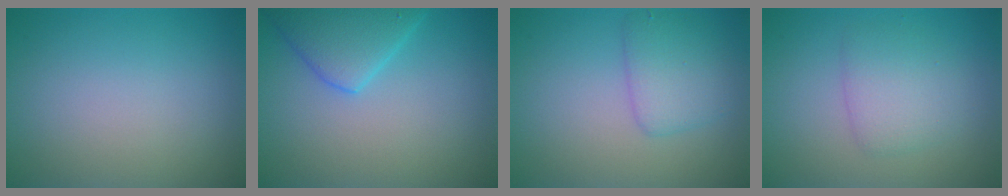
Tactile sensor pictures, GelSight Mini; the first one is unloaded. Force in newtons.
{"total": 4.2, "press": 4.2, "slide": 0.2}
{"total": 3.0, "press": 3.0, "slide": 0.2}
{"total": 2.9, "press": 2.9, "slide": 0.1}